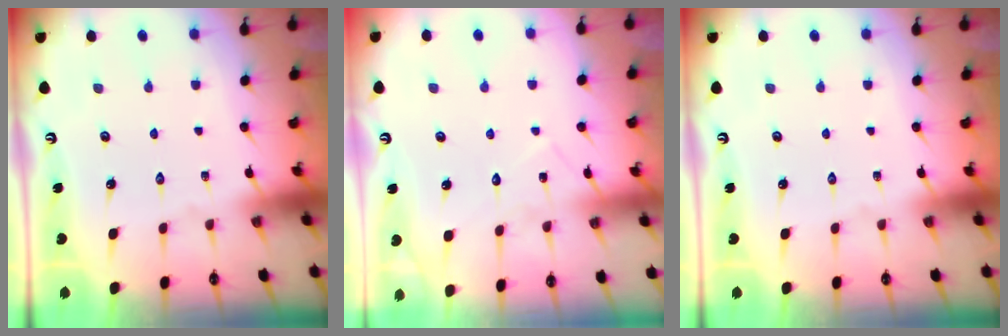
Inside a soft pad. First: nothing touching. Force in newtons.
{"total": 7.2, "press": 7.2, "slide": 0.5}
{"total": 0.0}